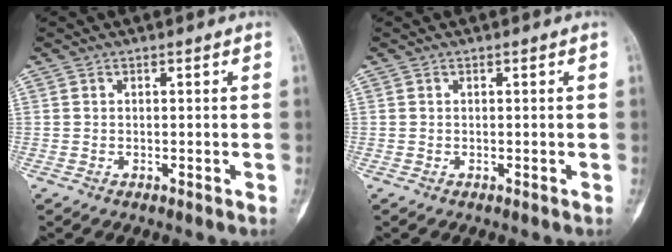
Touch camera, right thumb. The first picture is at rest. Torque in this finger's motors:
{"motor_torque": [0.34, 0.22, 0.00, 0.00, 0.00]}